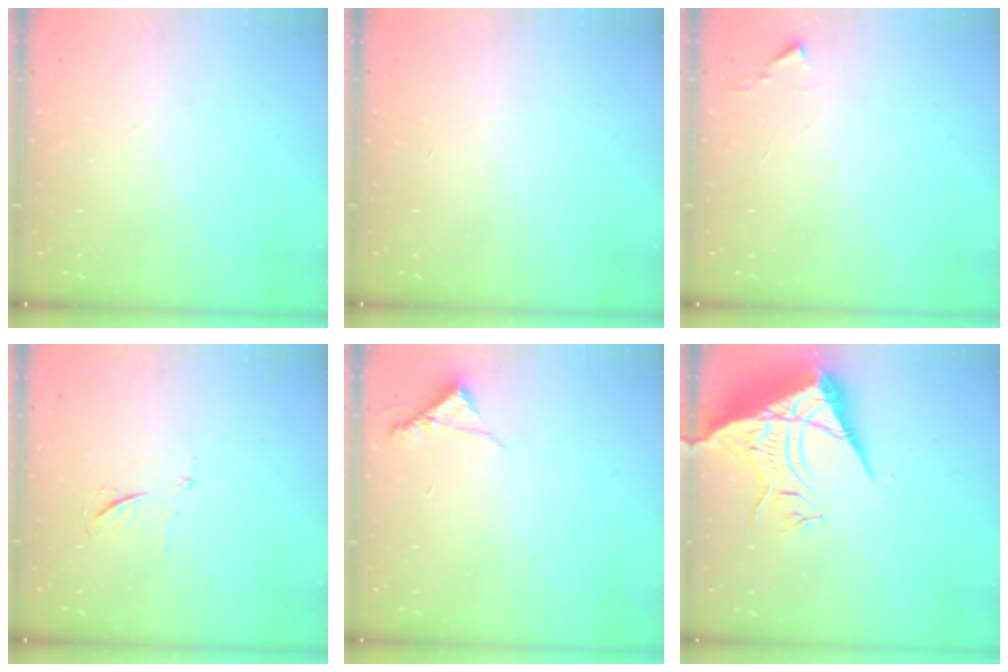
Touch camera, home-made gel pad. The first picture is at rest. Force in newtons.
{"total": 1.7, "press": 1.7, "slide": 0.1}
{"total": 1.1, "press": 1.1, "slide": 0.1}
{"total": 5.6, "press": 5.6, "slide": 0.8}
{"total": 4.5, "press": 4.5, "slide": 0.3}
{"total": 14.7, "press": 14.6, "slide": 1.5}